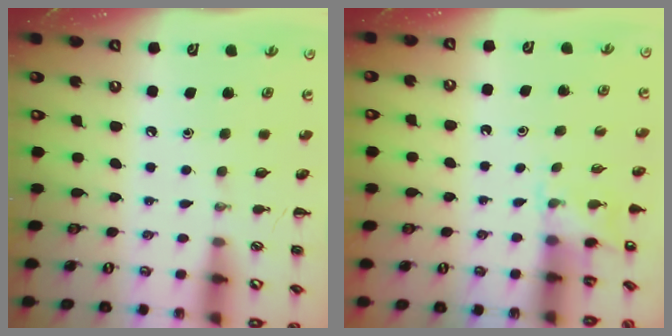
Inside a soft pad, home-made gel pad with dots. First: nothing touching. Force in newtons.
{"total": 2.5, "press": 2.4, "slide": 0.9}